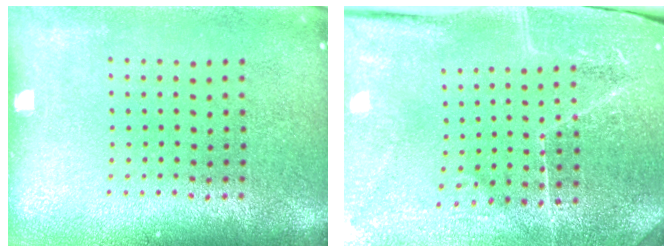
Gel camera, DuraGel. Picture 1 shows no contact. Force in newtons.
{"total": 3.8, "press": 3.8, "slide": 0.5}